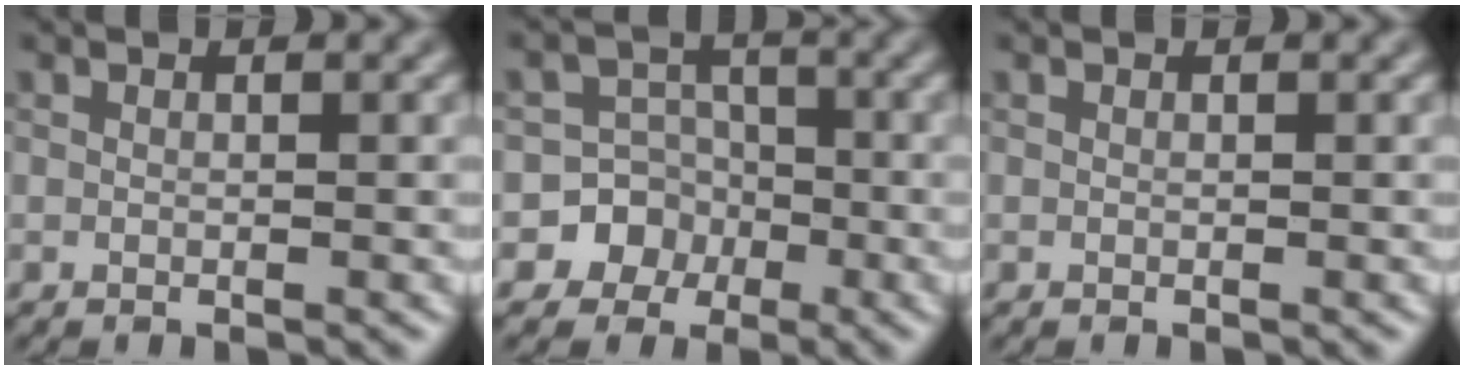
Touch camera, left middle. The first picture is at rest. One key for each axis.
{"total": 6.3, "fx": -2.7, "fy": 5.7, "fz": 0.4, "tx": 0.028, "ty": 0.008, "tz": -0.064}
{"total": 0.0}